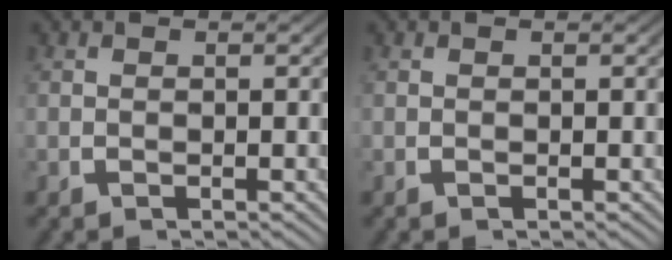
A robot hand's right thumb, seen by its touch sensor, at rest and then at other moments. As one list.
[{"total": 0.0}]